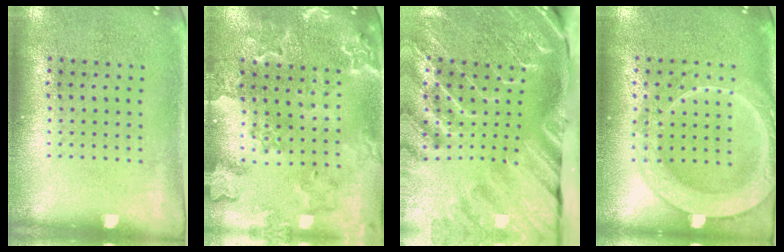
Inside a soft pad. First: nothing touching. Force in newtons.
{"total": 1.8, "press": 1.8, "slide": 0.3}
{"total": 4.8, "press": 3.5, "slide": 3.2}
{"total": 2.2, "press": 2.2, "slide": 0.3}